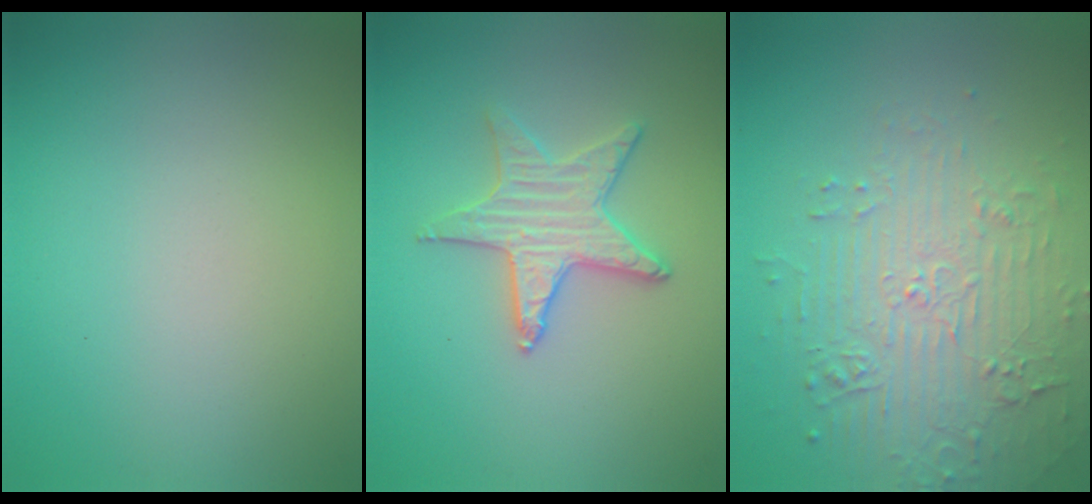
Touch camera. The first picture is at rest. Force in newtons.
{"total": 3.1, "press": 3.1, "slide": 0.4}
{"total": 5.0, "press": 3.5, "slide": 3.5}